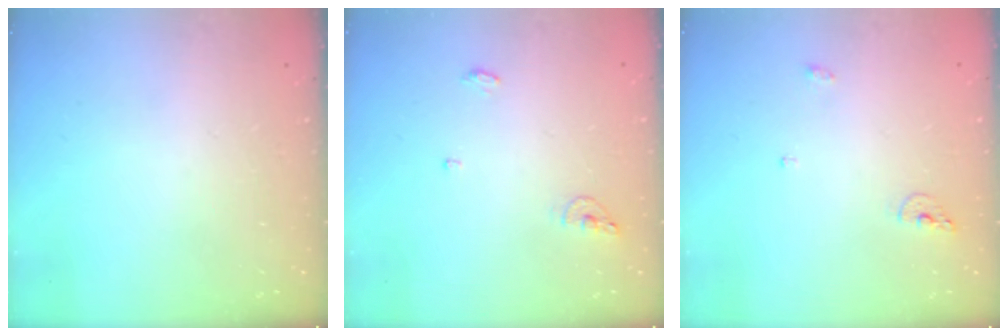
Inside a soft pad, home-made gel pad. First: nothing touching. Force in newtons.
{"total": 6.4, "press": 6.3, "slide": 1.5}
{"total": 5.6, "press": 5.5, "slide": 0.9}